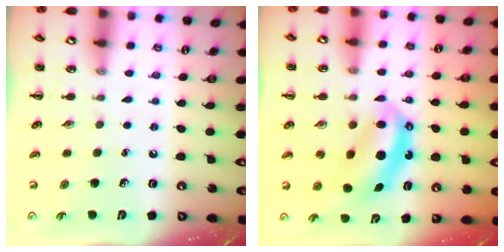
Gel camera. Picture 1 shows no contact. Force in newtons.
{"total": 6.7, "press": 6.6, "slide": 1.2}